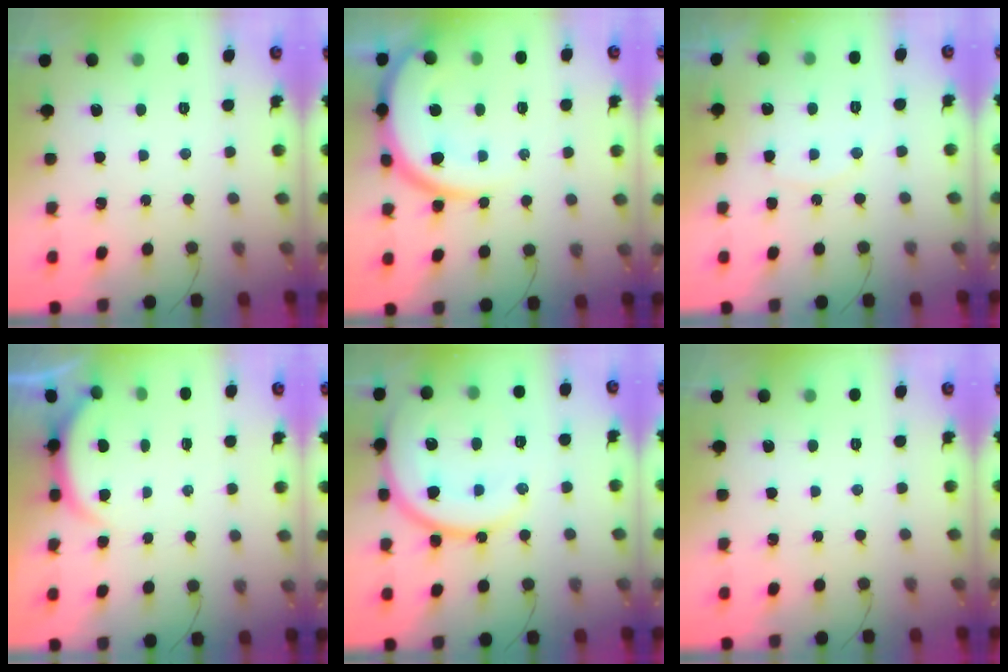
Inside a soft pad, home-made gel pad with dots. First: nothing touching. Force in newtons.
{"total": 13.4, "press": 13.3, "slide": 1.3}
{"total": 6.0, "press": 5.9, "slide": 0.6}
{"total": 2.5, "press": 2.5, "slide": 0.6}
{"total": 18.3, "press": 18.3, "slide": 1.5}
{"total": 0.0}